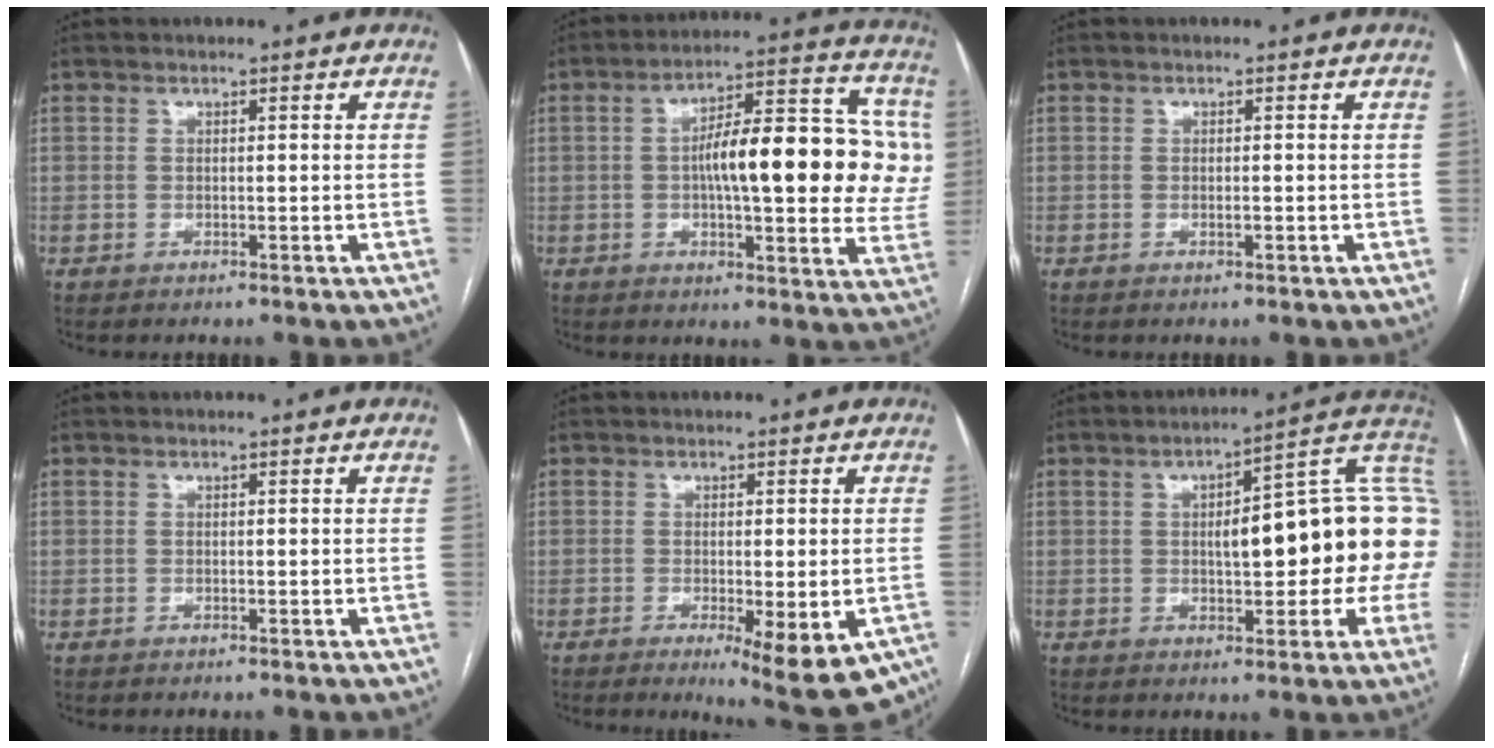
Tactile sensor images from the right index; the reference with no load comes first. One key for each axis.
{"total": 20.2, "fx": 1.3, "fy": 5.8, "fz": 19.3, "tx": -0.247, "ty": 0.040, "tz": 0.018}
{"total": 0.9, "fx": -0.3, "fy": 0.2, "fz": 0.8, "tx": -0.015, "ty": 0.000, "tz": -0.002}
{"total": 0.0}
{"total": 10.3, "fx": -5.3, "fy": 3.0, "fz": 8.3, "tx": -0.086, "ty": -0.014, "tz": -0.073}
{"total": 20.8, "fx": 1.4, "fy": 5.4, "fz": 20.0, "tx": -0.227, "ty": 0.052, "tz": 0.025}